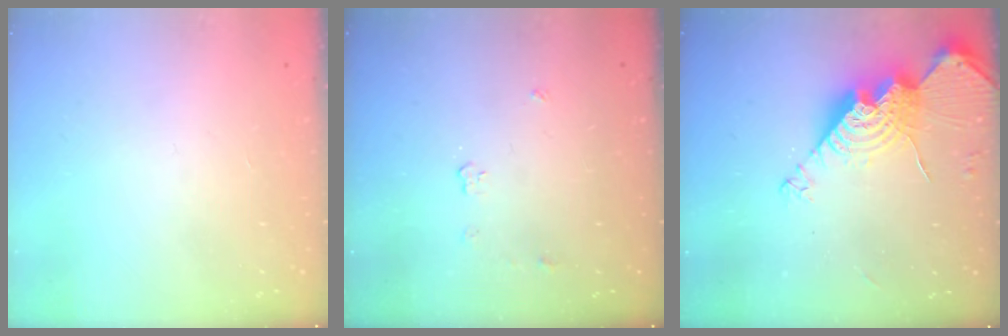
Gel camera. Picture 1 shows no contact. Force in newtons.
{"total": 4.3, "press": 4.3, "slide": 0.1}
{"total": 16.4, "press": 16.4, "slide": 1.1}